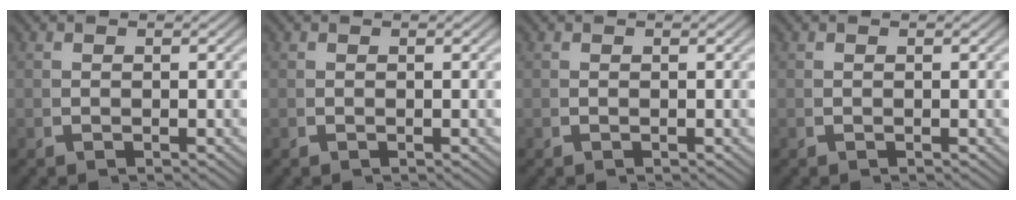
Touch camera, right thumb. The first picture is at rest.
{"total": 0.0}
{"total": 0.0}
{"total": 0.0}